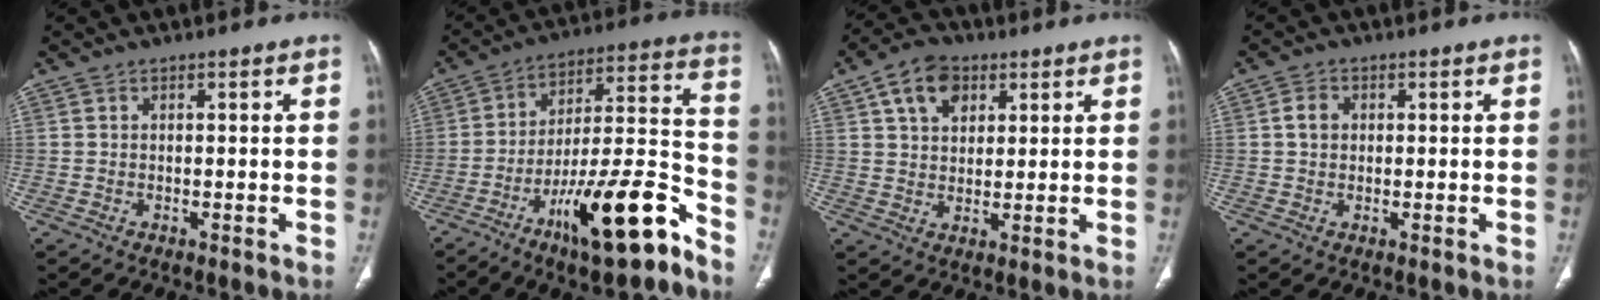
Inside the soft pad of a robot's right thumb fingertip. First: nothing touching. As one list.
[{"total": 20.8, "force": [-12.7, 5.0, 15.7], "torque": [-0.236, 0.089, -0.206]}, {"total": 8.7, "force": [3.9, 5.9, 5.1], "torque": [-0.064, -0.005, 0.064]}, {"total": 3.0, "force": [0.5, 2.4, 1.7], "torque": [-0.027, 0.005, 0.007]}]